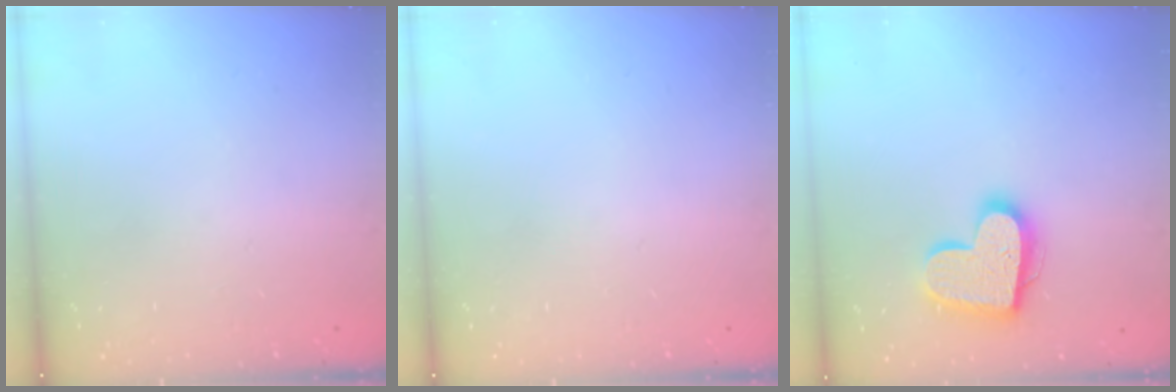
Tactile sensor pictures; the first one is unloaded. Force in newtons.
{"total": 0.0}
{"total": 17.4, "press": 17.3, "slide": 1.4}